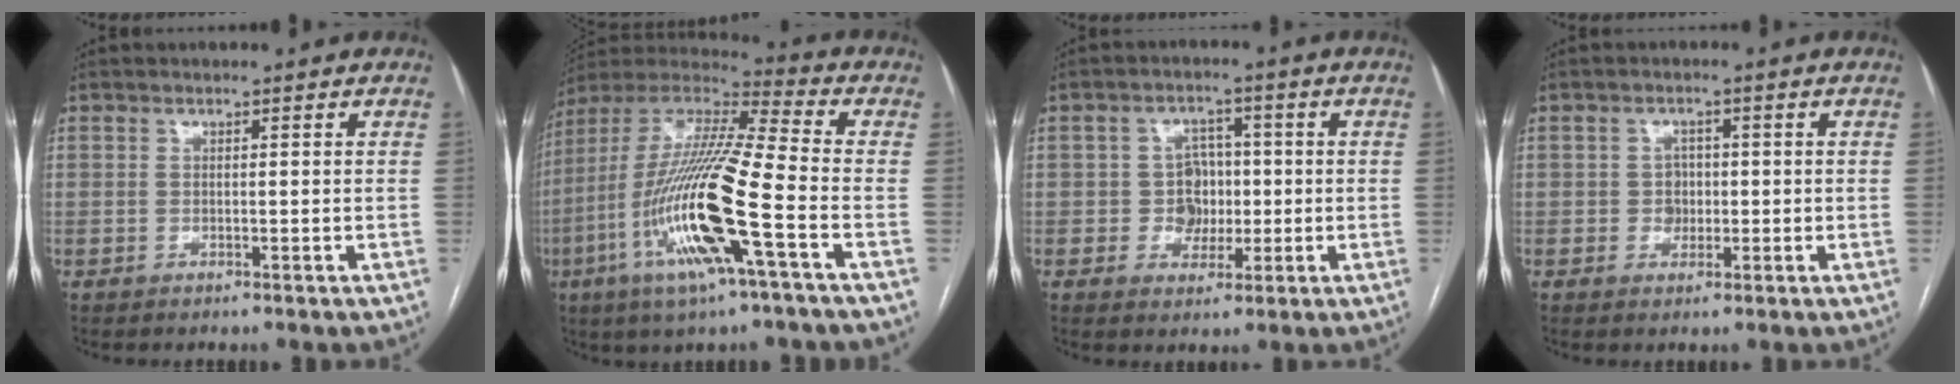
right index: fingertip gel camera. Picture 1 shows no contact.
{"total": 20.3, "force": [-6.5, 1.3, 19.2], "torque": [-0.411, -0.021, -0.128]}
{"total": 4.8, "force": [-0.3, 4.5, 1.7], "torque": [-0.022, 0.017, 0.002]}
{"total": 2.5, "force": [-0.2, 2.3, 0.9], "torque": [-0.009, 0.007, 0.001]}